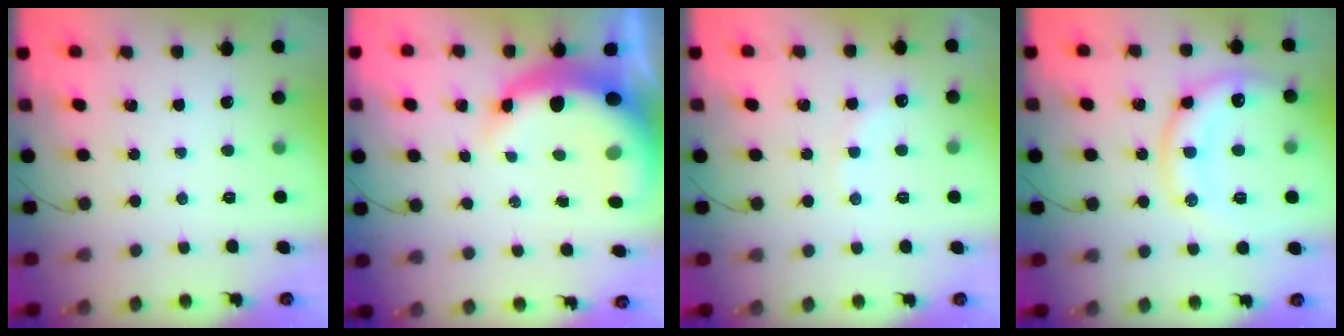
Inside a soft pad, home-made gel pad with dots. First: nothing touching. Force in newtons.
{"total": 13.3, "press": 12.9, "slide": 2.9}
{"total": 8.1, "press": 8.0, "slide": 1.7}
{"total": 16.3, "press": 16.2, "slide": 1.7}